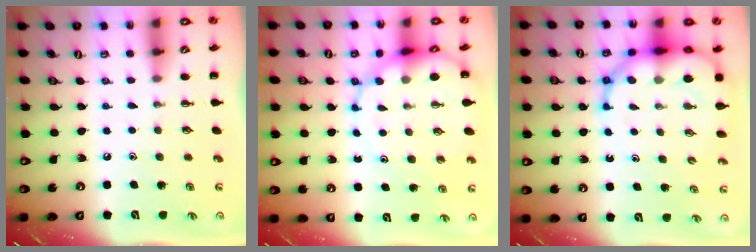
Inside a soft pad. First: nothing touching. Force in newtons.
{"total": 11.9, "press": 11.6, "slide": 2.5}
{"total": 13.8, "press": 13.3, "slide": 3.7}